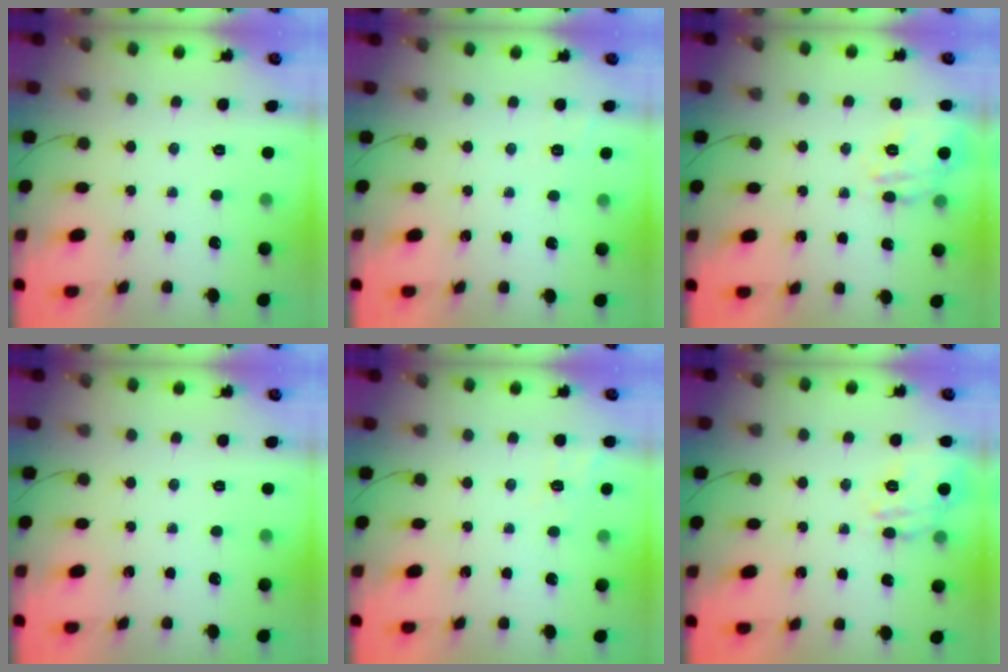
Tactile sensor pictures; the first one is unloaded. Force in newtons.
{"total": 1.6, "press": 0.2, "slide": 1.6}
{"total": 6.0, "press": 5.9, "slide": 0.9}
{"total": 0.0}
{"total": 7.0, "press": 6.6, "slide": 2.3}
{"total": 6.0, "press": 5.9, "slide": 0.9}